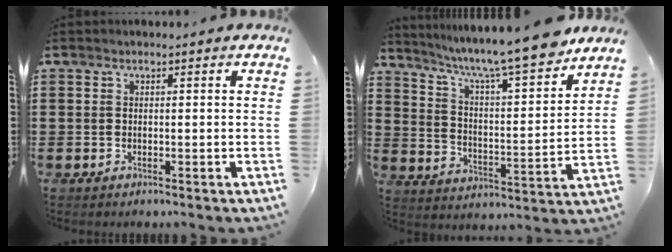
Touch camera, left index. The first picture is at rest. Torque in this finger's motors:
{"motor_torque": [1.08, -1.05, 0.41, 0.21]}